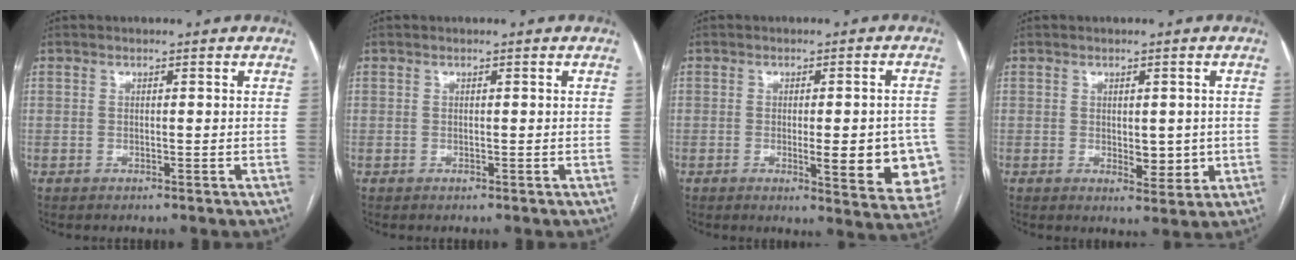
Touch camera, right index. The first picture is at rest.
{"total": 0.0}
{"total": 12.1, "force": [-2.7, 2.8, 11.5], "torque": [-0.090, -0.003, -0.025]}
{"total": 4.4, "force": [-0.3, 2.1, 3.8], "torque": [-0.050, -0.007, 0.004]}